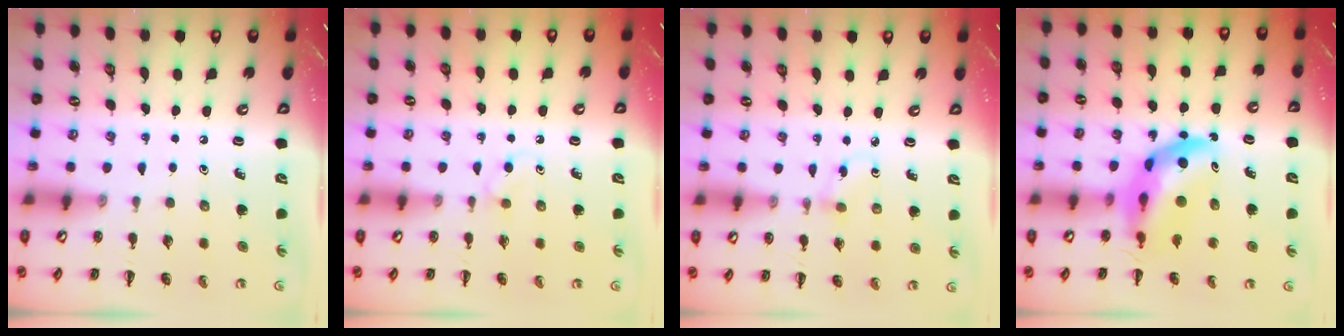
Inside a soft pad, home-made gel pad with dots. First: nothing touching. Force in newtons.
{"total": 2.6, "press": 2.3, "slide": 1.2}
{"total": 2.4, "press": 2.1, "slide": 1.1}
{"total": 11.4, "press": 10.9, "slide": 3.4}